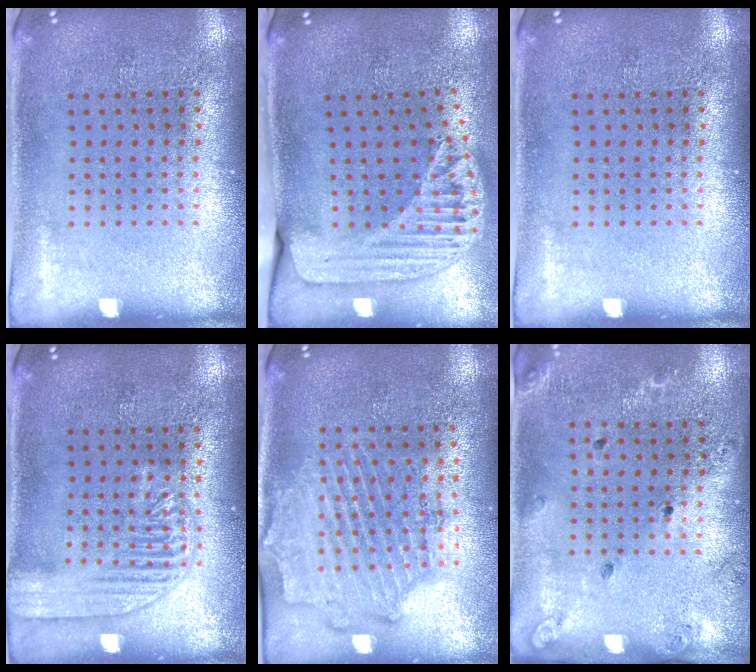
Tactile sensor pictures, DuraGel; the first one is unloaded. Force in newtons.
{"total": 1.8, "press": 1.6, "slide": 0.9}
{"total": 0.0}
{"total": 2.8, "press": 2.8, "slide": 0.4}
{"total": 1.9, "press": 1.7, "slide": 0.8}
{"total": 1.2, "press": 1.1, "slide": 0.5}